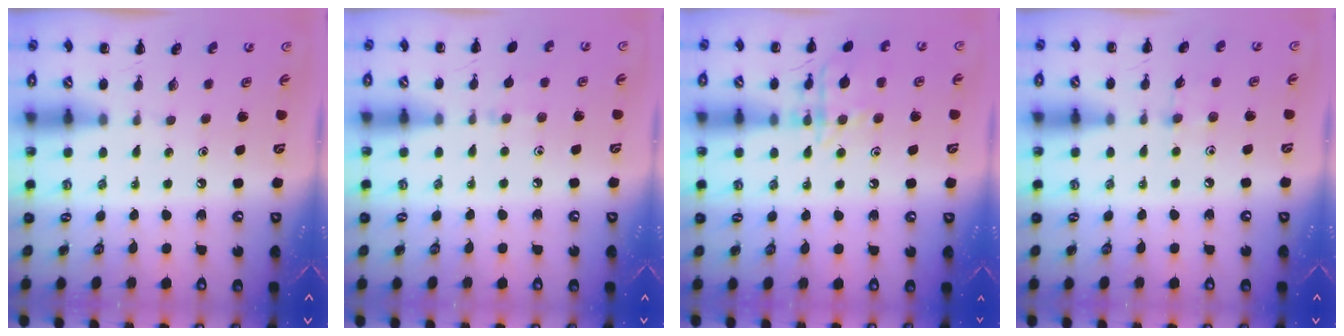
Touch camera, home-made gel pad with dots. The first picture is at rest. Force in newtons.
{"total": 4.9, "press": 4.6, "slide": 1.7}
{"total": 13.0, "press": 13.0, "slide": 0.7}
{"total": 3.8, "press": 3.5, "slide": 1.3}